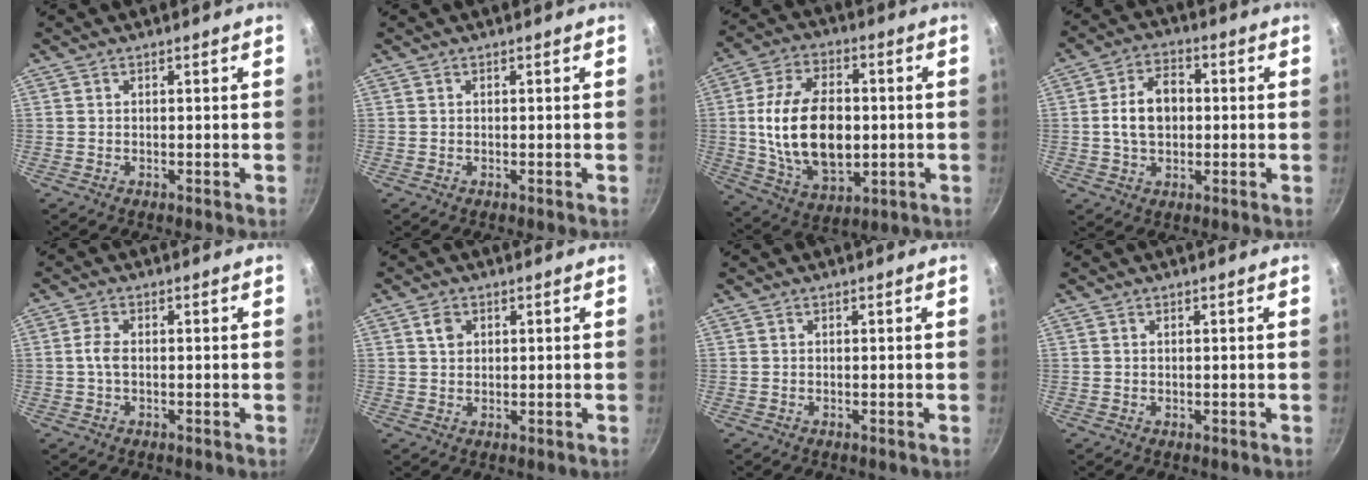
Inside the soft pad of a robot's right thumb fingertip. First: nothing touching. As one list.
[{"total": 0.0}, {"total": 19.8, "force": [-0.3, 12.4, 15.5], "torque": [-0.258, 0.011, 0.006]}, {"total": 9.2, "force": [0.3, 6.3, 6.7], "torque": [-0.096, 0.019, -0.001]}, {"total": 2.7, "force": [-0.2, 1.6, 2.2], "torque": [-0.048, 0.007, -0.006]}, {"total": 3.0, "force": [1.1, 2.3, 1.5], "torque": [-0.014, -0.001, 0.019]}, {"total": 0.0}, {"total": 0.0}]